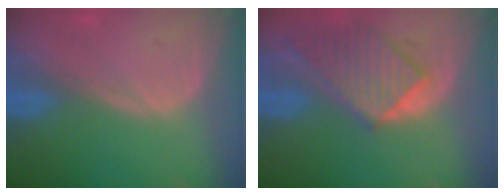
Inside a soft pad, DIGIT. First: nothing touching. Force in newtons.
{"total": 8.6, "press": 7.8, "slide": 3.7}